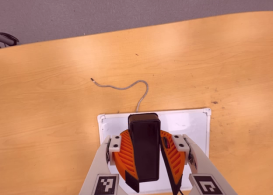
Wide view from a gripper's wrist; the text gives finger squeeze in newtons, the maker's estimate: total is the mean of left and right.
{"total": 10.6, "left": 10.5, "right": 10.8}